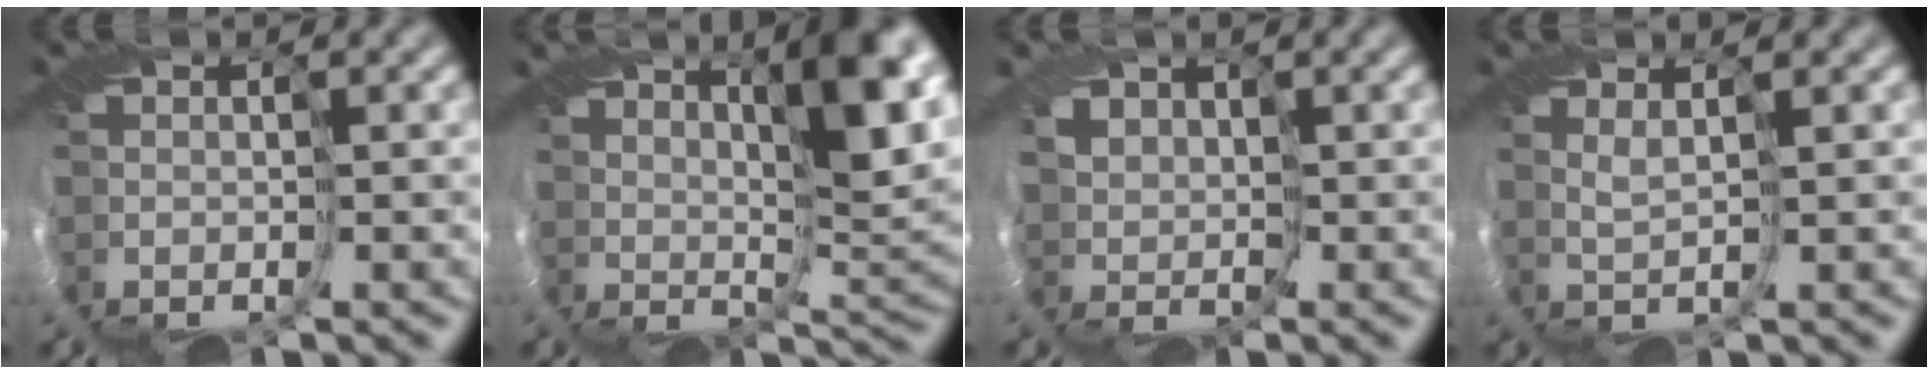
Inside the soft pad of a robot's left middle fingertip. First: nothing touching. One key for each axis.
{"total": 8.4, "fx": 4.1, "fy": 2.1, "fz": 7.0, "tx": -0.107, "ty": 0.002, "tz": 0.068}
{"total": 1.7, "fx": 1.4, "fy": 0.9, "fz": -0.1, "tx": -0.003, "ty": 0.000, "tz": 0.021}
{"total": 0.9, "fx": 0.8, "fy": -0.5, "fz": 0.1, "tx": -0.007, "ty": 0.001, "tz": 0.007}